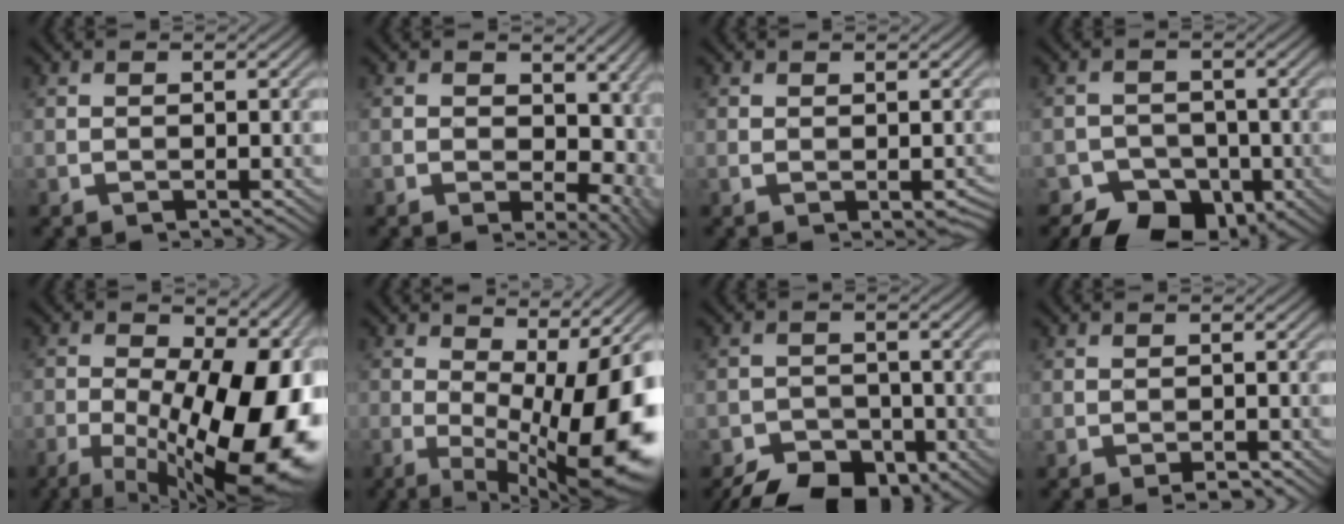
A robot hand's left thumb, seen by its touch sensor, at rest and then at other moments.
{"total": 9.8, "force": [-0.2, 6.4, 7.4], "torque": [-0.087, -0.017, 0.011]}
{"total": 1.2, "force": [-0.1, 0.7, 1.0], "torque": [-0.014, -0.002, 0.002]}
{"total": 7.1, "force": [-4.5, 4.8, 2.6], "torque": [-0.028, -0.003, -0.076]}
{"total": 20.2, "force": [-5.6, 9.3, 17.0], "torque": [-0.233, -0.026, -0.076]}
{"total": 16.3, "force": [-2.0, 5.9, 15.0], "torque": [-0.210, -0.005, -0.021]}
{"total": 7.3, "force": [-5.4, 3.9, 3.0], "torque": [-0.045, -0.005, -0.092]}
{"total": 0.9, "force": [-0.7, 0.2, 0.6], "torque": [-0.009, 0.004, -0.009]}